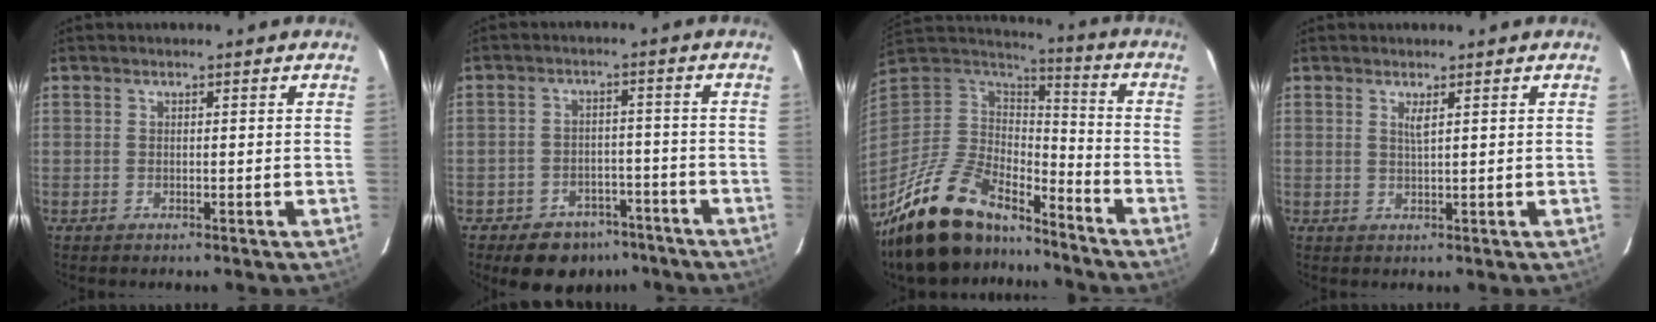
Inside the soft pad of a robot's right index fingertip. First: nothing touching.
{"total": 10.6, "force": [-7.6, 6.6, 3.2], "torque": [-0.081, 0.025, -0.091]}
{"total": 23.3, "force": [-17.5, 9.6, 12.1], "torque": [-0.254, -0.014, -0.293]}
{"total": 1.5, "force": [0.7, 0.0, 1.3], "torque": [-0.022, -0.001, 0.013]}